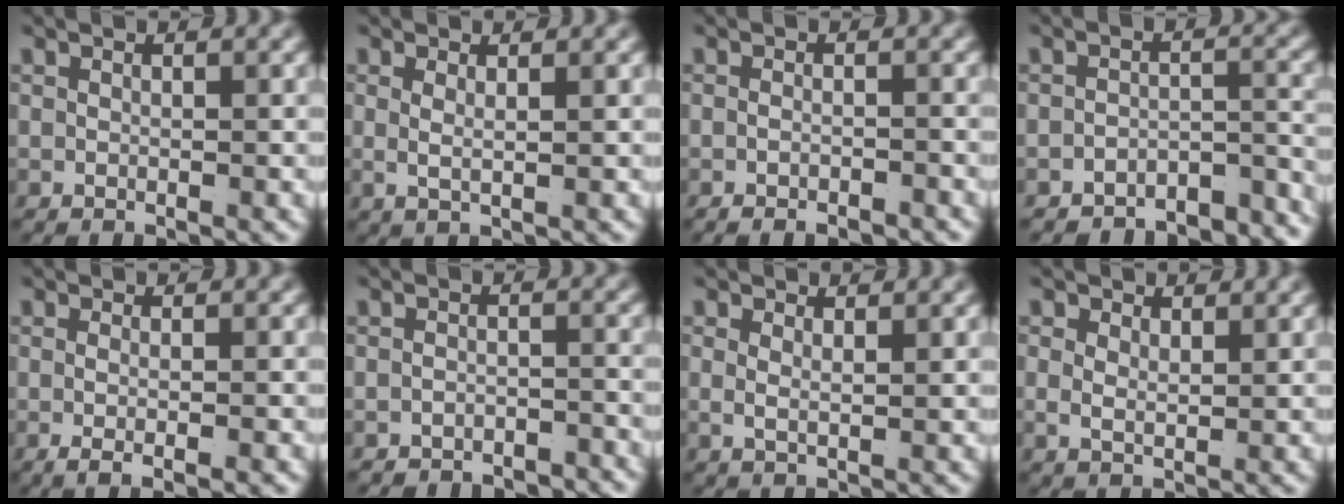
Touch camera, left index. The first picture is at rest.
{"total": 1.4, "force": [0.6, -0.2, 1.2], "torque": [-0.031, -0.015, 0.021]}
{"total": 2.2, "force": [-2.1, 0.1, 0.7], "torque": [-0.011, -0.008, -0.029]}
{"total": 6.5, "force": [-6.1, 1.3, 1.7], "torque": [-0.003, -0.015, -0.090]}
{"total": 2.0, "force": [-1.0, -0.3, 1.8], "torque": [-0.034, -0.011, -0.009]}
{"total": 2.9, "force": [-2.9, 0.1, 0.0], "torque": [0.006, -0.010, -0.045]}
{"total": 1.3, "force": [0.9, 0.1, 0.9], "torque": [-0.025, -0.020, 0.026]}
{"total": 1.7, "force": [1.0, 0.8, 1.1], "torque": [-0.031, -0.020, 0.031]}